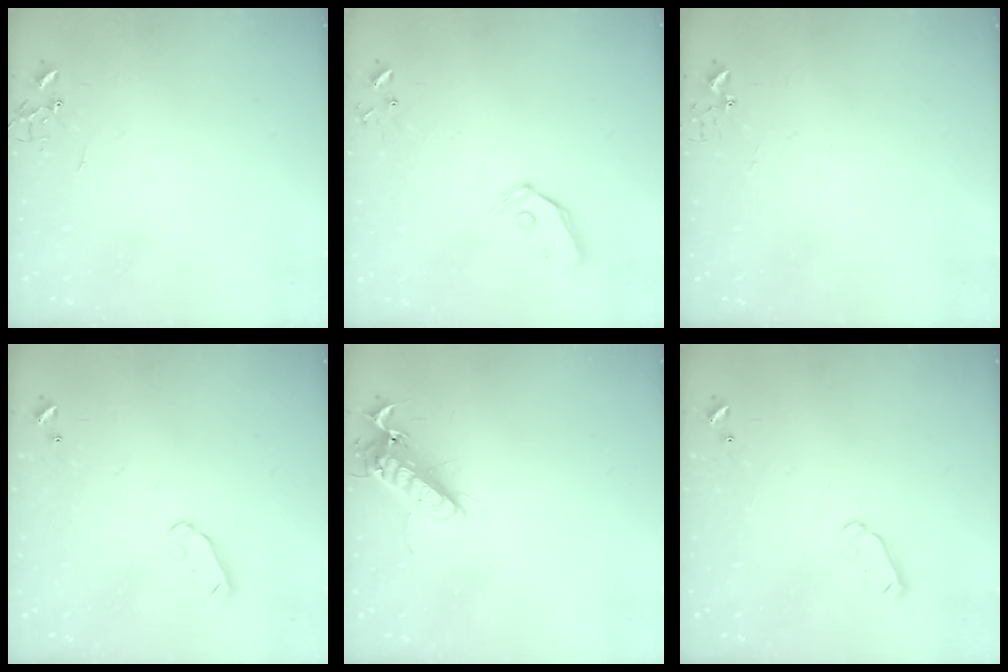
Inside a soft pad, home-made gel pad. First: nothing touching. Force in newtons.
{"total": 6.9, "press": 6.9, "slide": 0.7}
{"total": 2.7, "press": 2.7, "slide": 0.3}
{"total": 5.8, "press": 5.8, "slide": 0.5}
{"total": 12.8, "press": 12.7, "slide": 1.8}
{"total": 5.9, "press": 5.9, "slide": 0.6}